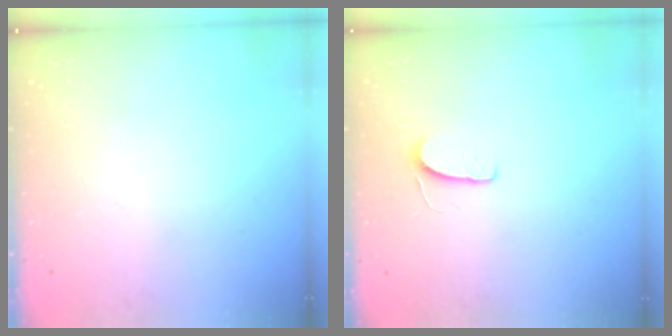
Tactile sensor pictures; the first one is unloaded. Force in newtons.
{"total": 6.4, "press": 6.4, "slide": 0.5}